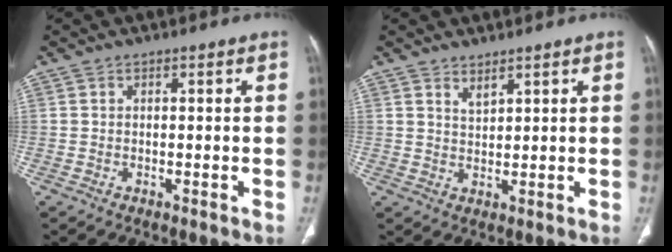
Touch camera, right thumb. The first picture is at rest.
{"total": 2.2, "force": [1.8, 0.7, 1.1], "torque": [-0.016, -0.019, 0.039]}